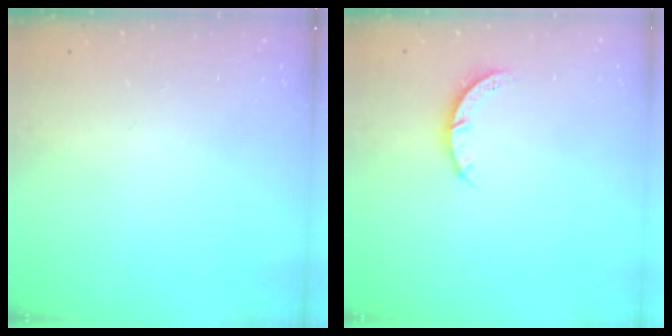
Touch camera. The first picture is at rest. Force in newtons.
{"total": 3.2, "press": 3.2, "slide": 0.4}